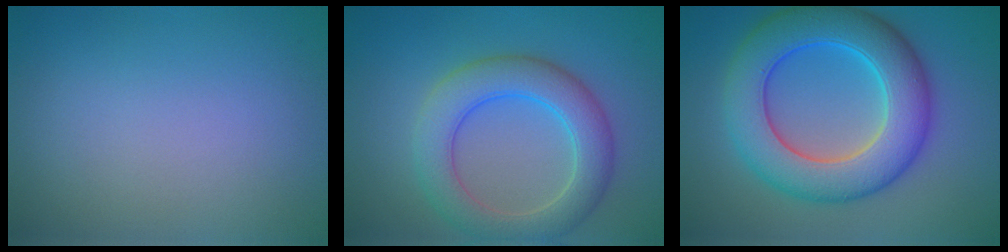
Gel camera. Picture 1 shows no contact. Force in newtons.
{"total": 6.0, "press": 6.0, "slide": 0.2}
{"total": 9.7, "press": 9.7, "slide": 0.1}